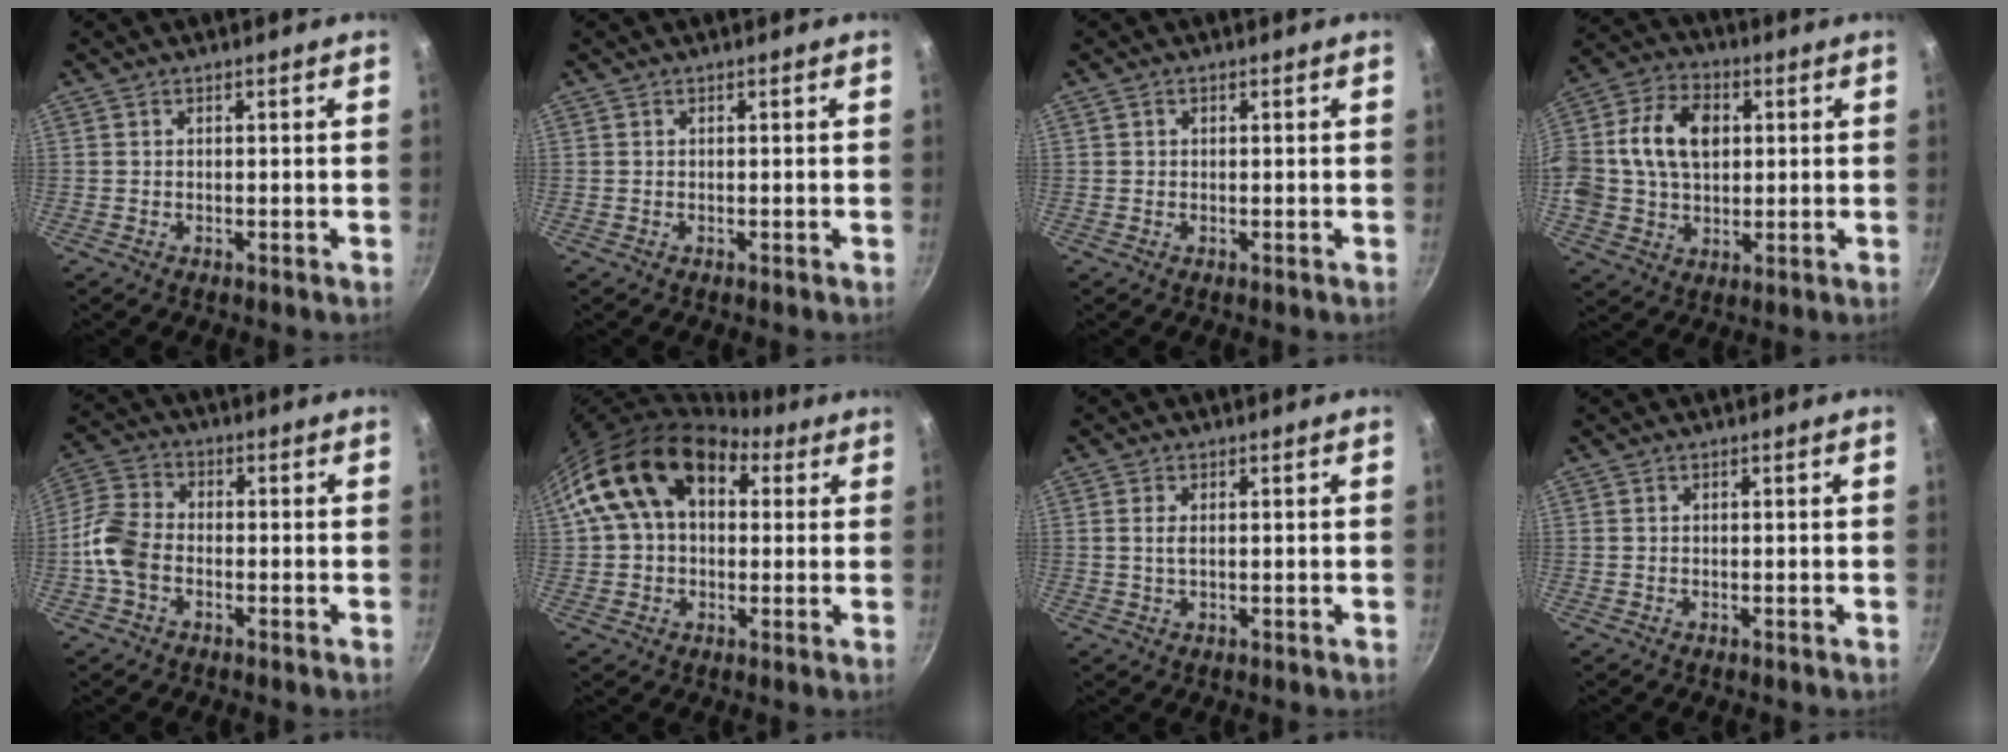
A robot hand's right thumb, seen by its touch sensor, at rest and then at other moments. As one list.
[{"total": 0.0}, {"total": 0.8, "force": [0.2, 0.7, 0.3], "torque": [-0.005, 0.005, 0.003]}, {"total": 15.4, "force": [2.5, 11.0, 10.4], "torque": [-0.175, 0.017, 0.031]}, {"total": 8.1, "force": [-2.3, 5.5, 5.4], "torque": [-0.109, 0.027, -0.060]}, {"total": 17.3, "force": [5.3, 11.7, 11.6], "torque": [-0.175, 0.027, 0.077]}, {"total": 1.9, "force": [0.3, 1.0, 1.6], "torque": [-0.033, 0.000, 0.006]}, {"total": 0.0}]